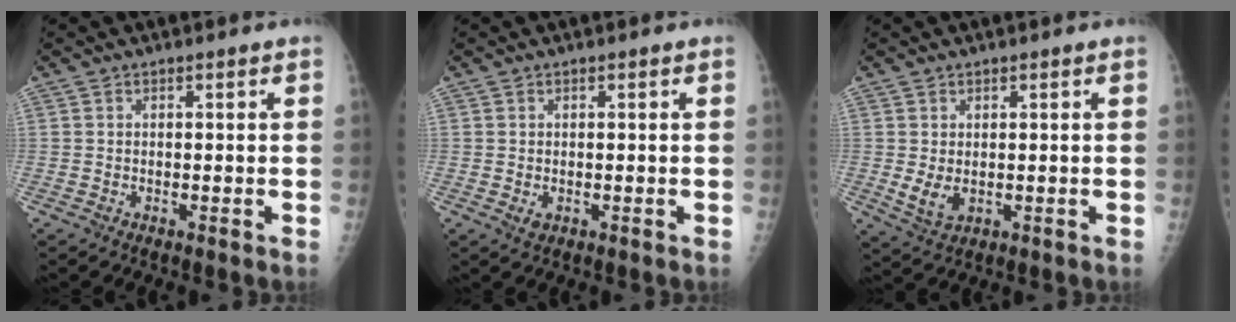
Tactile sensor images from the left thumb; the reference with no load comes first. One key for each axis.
{"total": 1.6, "fx": 0.1, "fy": 1.0, "fz": 1.3, "tx": -0.018, "ty": -0.003, "tz": 0.006}
{"total": 4.2, "fx": 0.4, "fy": 2.5, "fz": 3.3, "tx": -0.054, "ty": -0.010, "tz": 0.017}